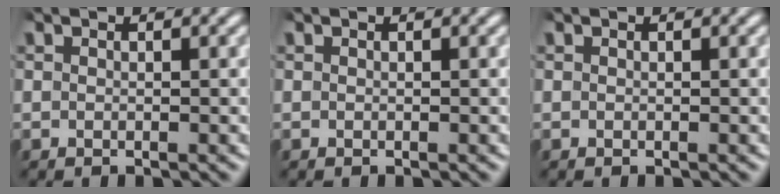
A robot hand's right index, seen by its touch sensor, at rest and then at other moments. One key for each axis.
{"total": 0.0}
{"total": 0.0}